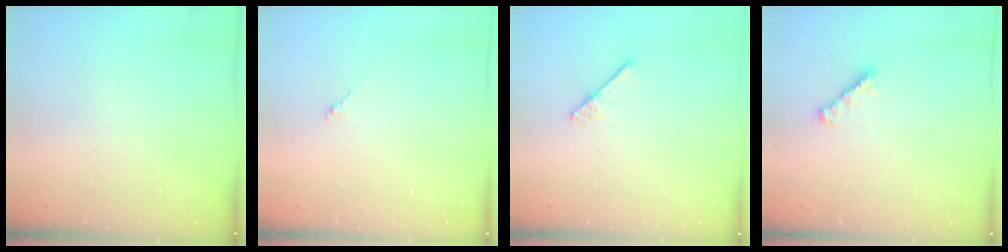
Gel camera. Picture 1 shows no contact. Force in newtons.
{"total": 0.8, "press": 0.6, "slide": 0.4}
{"total": 4.2, "press": 4.2, "slide": 0.4}
{"total": 1.9, "press": 1.8, "slide": 0.6}